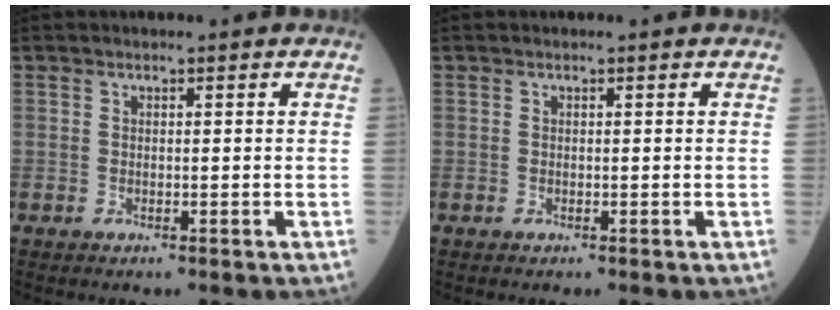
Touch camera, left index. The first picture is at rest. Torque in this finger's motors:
{"motor_torque": [0.26, 0.23, -0.01, -0.01]}